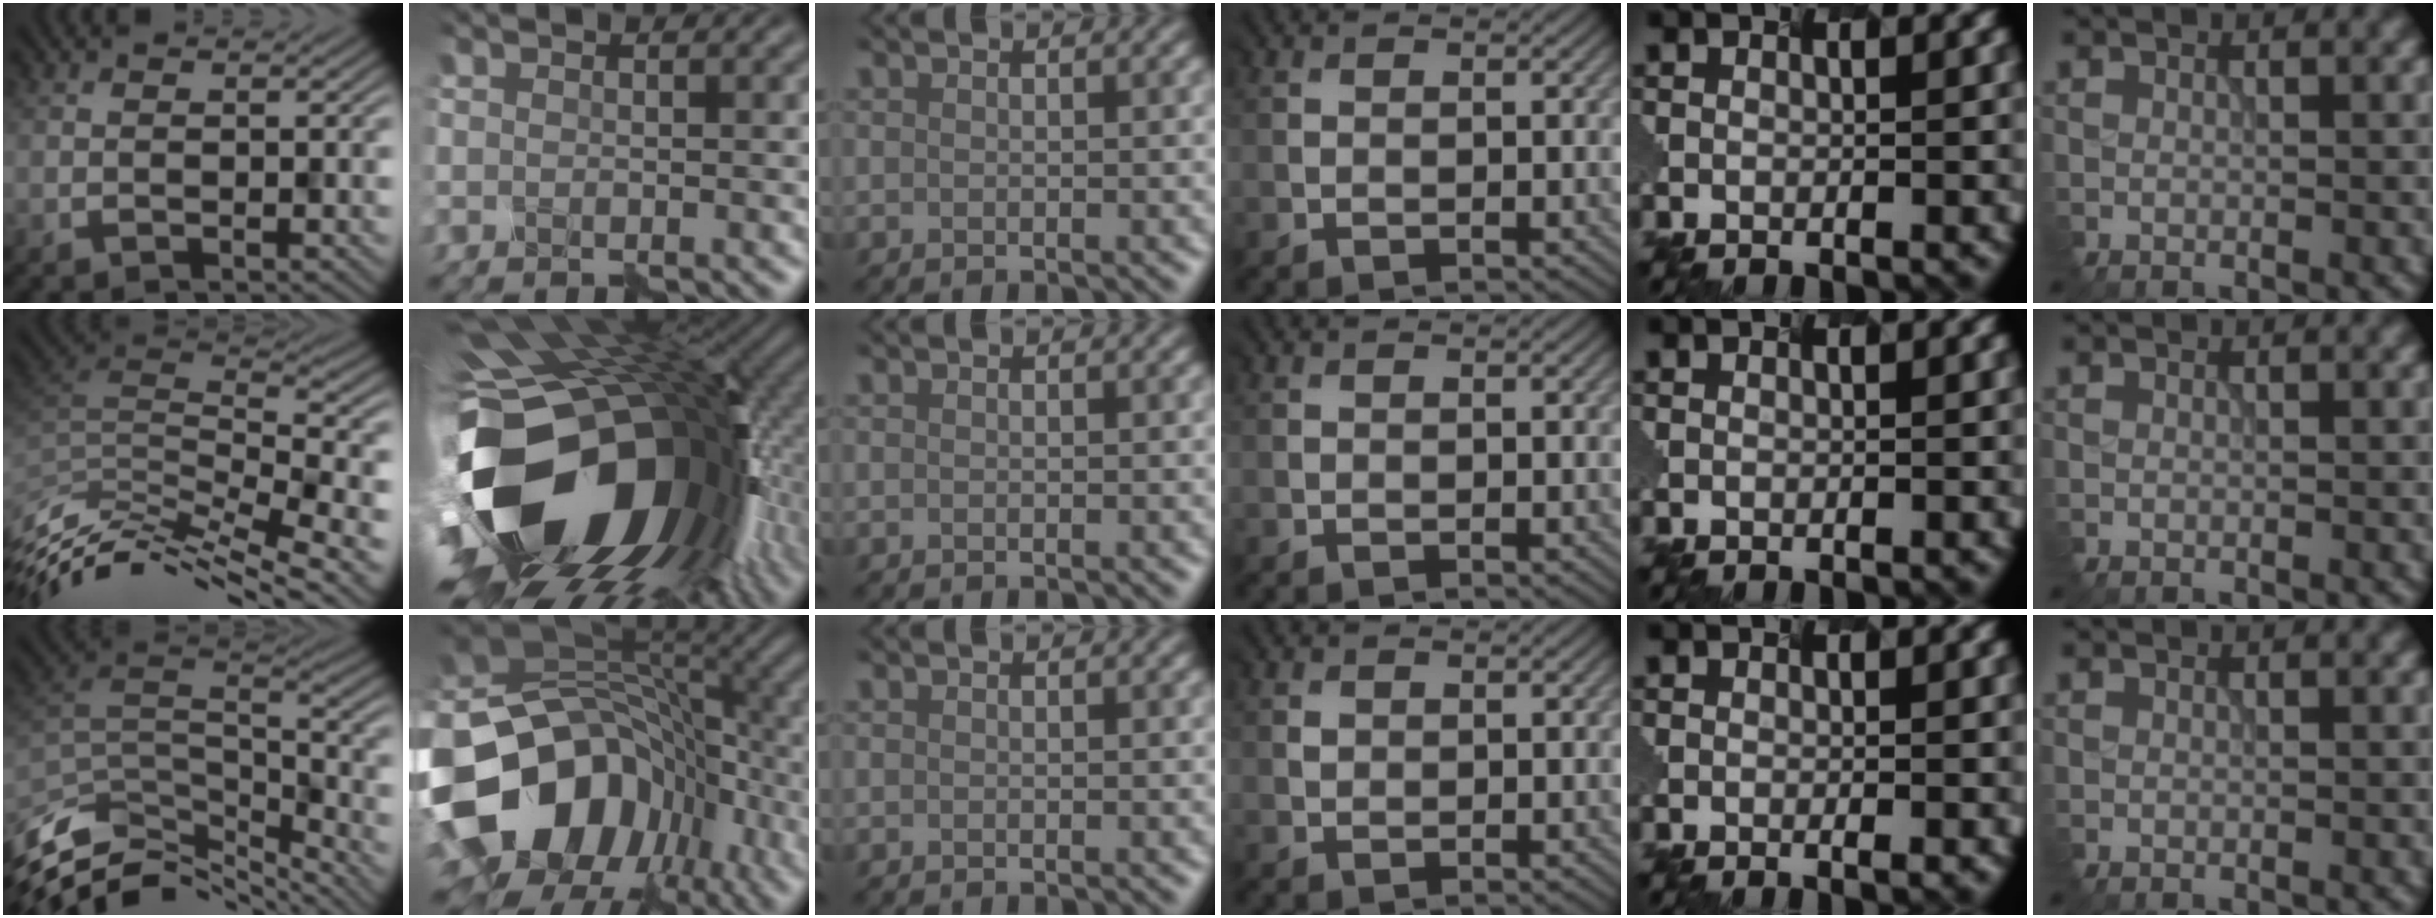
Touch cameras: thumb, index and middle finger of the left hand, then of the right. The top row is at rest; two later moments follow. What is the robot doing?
{"motion": "disassemble", "object": "puzzle pieces"}